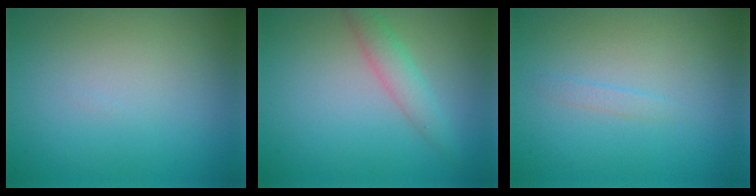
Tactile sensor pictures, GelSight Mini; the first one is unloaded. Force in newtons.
{"total": 2.3, "press": 2.3, "slide": 0.0}
{"total": 0.7, "press": 0.7, "slide": 0.1}